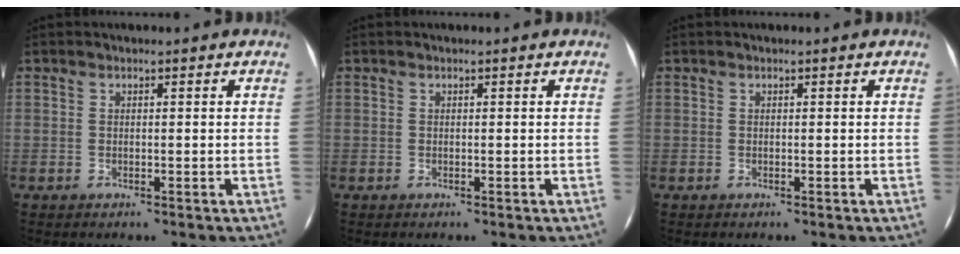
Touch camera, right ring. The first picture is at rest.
{"total": 0.0}
{"total": 0.0}